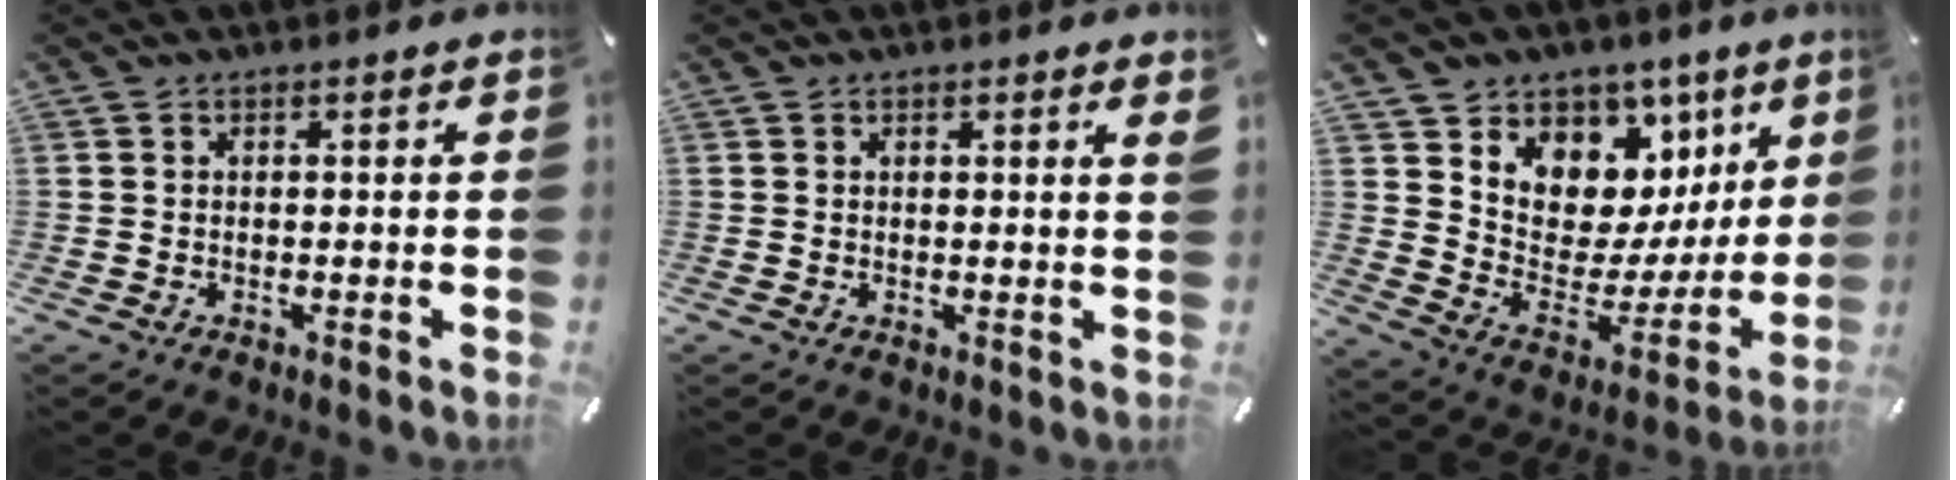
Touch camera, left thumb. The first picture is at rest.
{"total": 1.2, "force": [0.7, 0.0, 1.0], "torque": [-0.012, -0.004, 0.009]}
{"total": 9.9, "force": [6.5, 7.5, 0.9], "torque": [-0.009, -0.097, 0.116]}